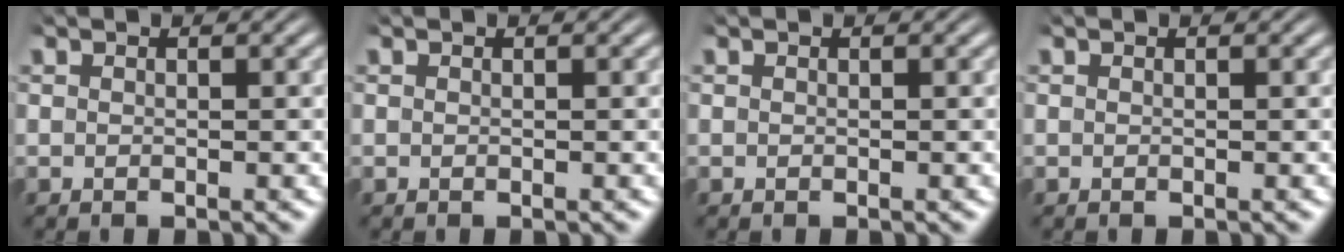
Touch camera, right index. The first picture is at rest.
{"total": 0.0}
{"total": 0.0}
{"total": 0.0}